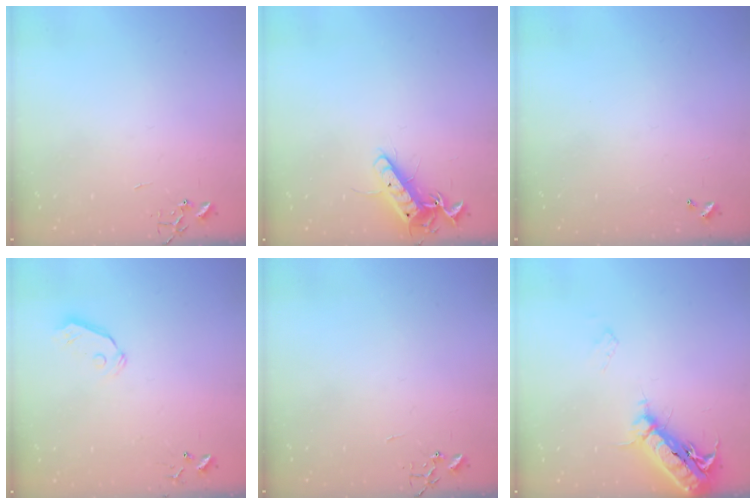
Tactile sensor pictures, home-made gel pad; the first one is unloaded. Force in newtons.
{"total": 12.4, "press": 12.4, "slide": 1.1}
{"total": 0.0}
{"total": 4.4, "press": 4.3, "slide": 0.5}
{"total": 0.0}
{"total": 17.6, "press": 17.3, "slide": 3.5}